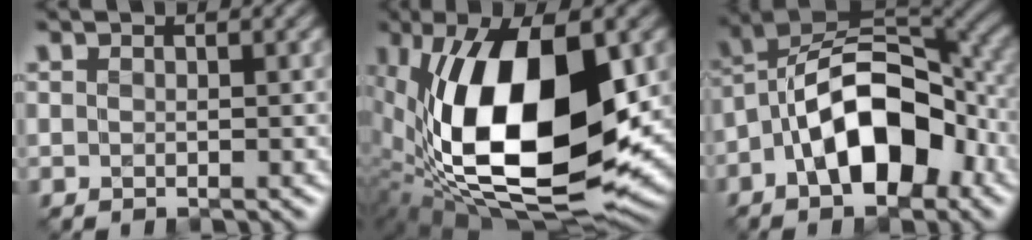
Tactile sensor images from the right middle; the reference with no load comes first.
{"total": 17.7, "force": [0.9, 8.4, 15.6], "torque": [-0.287, -0.017, 0.015]}
{"total": 10.6, "force": [-3.3, 5.5, 8.4], "torque": [-0.132, 0.017, -0.066]}